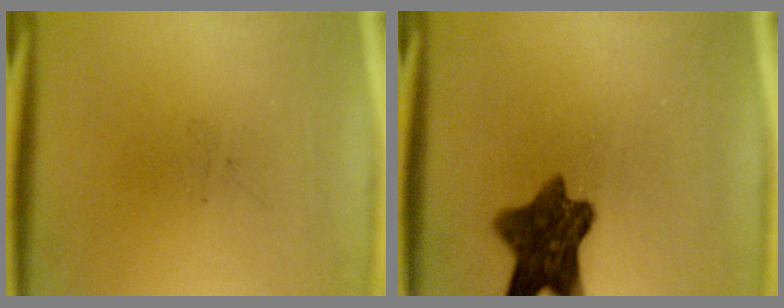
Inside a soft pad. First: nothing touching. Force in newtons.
{"total": 9.1}